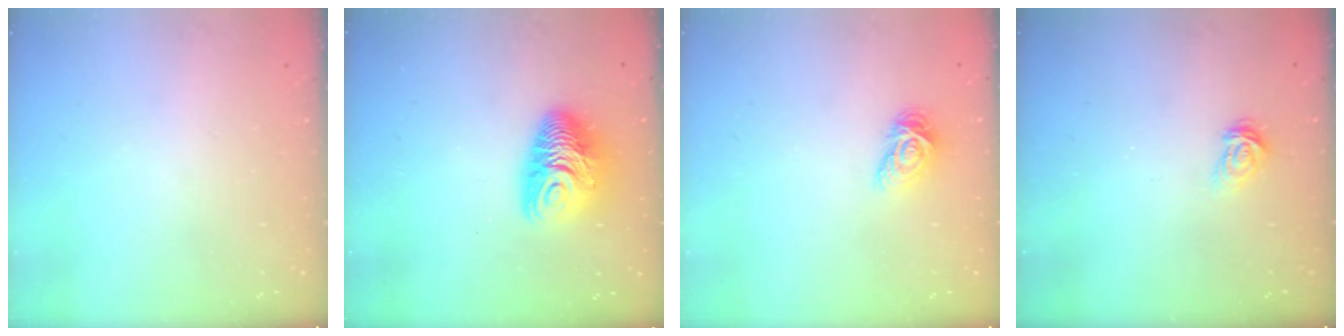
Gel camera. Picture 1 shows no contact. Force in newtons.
{"total": 10.9, "press": 10.8, "slide": 1.2}
{"total": 5.7, "press": 5.7, "slide": 0.2}
{"total": 4.4, "press": 4.4, "slide": 0.5}